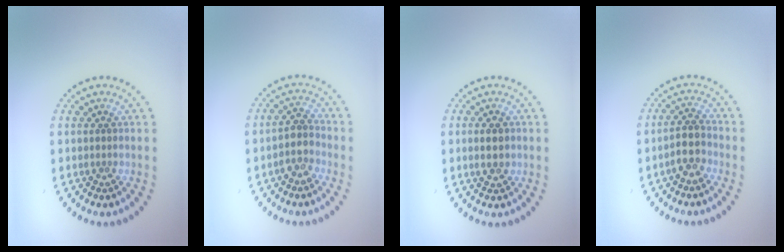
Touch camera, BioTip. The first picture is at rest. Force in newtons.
{"total": 2.3, "press": 2.0, "slide": 1.1}
{"total": 1.7, "press": 1.7, "slide": 0.2}
{"total": 2.5, "press": 2.2, "slide": 1.2}